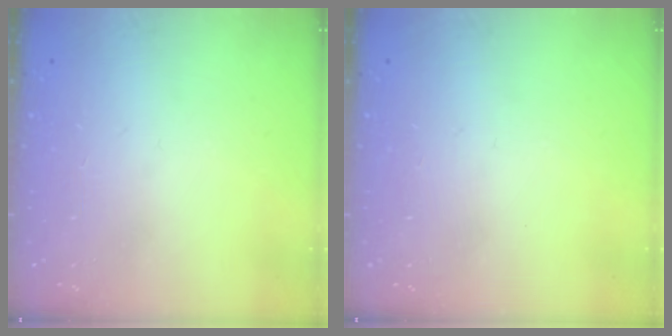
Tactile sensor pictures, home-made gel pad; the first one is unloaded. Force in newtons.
{"total": 0.0}